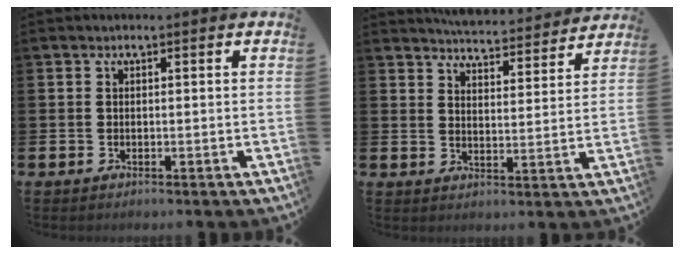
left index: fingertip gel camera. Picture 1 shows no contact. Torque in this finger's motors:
{"motor_torque": [0.39, -1.04, -0.01, 0.01]}